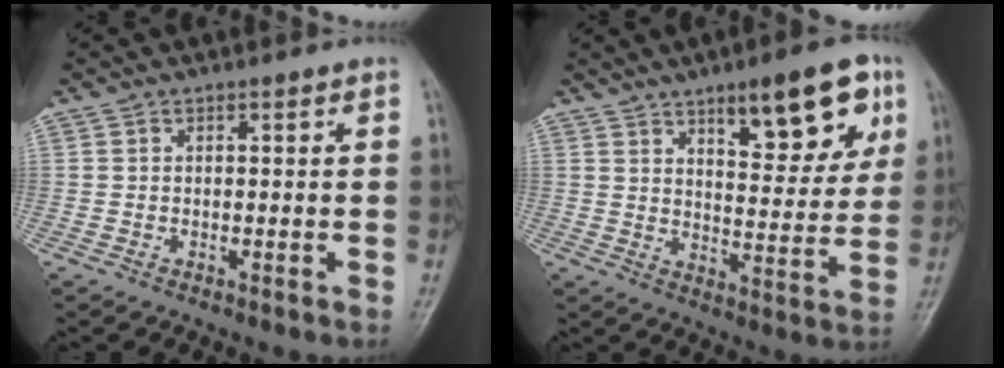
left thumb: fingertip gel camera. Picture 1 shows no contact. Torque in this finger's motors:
{"motor_torque": [0.52, 0.48, 0.49, -0.30, 0.14]}